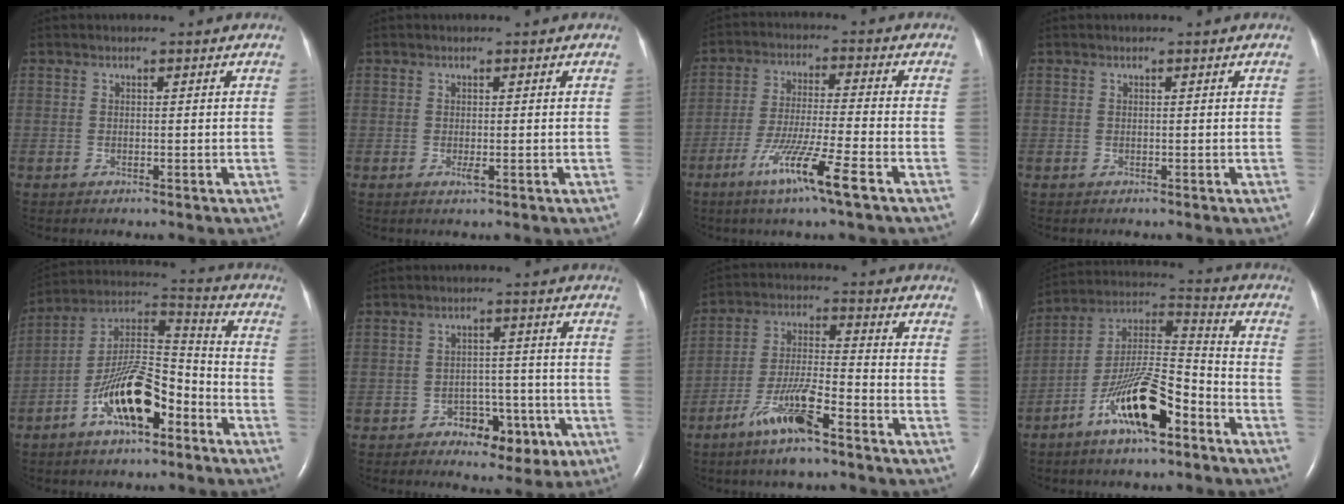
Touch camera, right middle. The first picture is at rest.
{"total": 0.9, "force": [-0.3, 0.1, 0.9], "torque": [-0.018, -0.003, -0.004]}
{"total": 10.2, "force": [-5.5, -0.7, 8.5], "torque": [-0.162, -0.026, -0.105]}
{"total": 0.0}
{"total": 13.7, "force": [-7.1, 4.2, 11.0], "torque": [-0.207, 0.018, -0.124]}
{"total": 7.1, "force": [-3.5, 4.4, 4.3], "torque": [-0.052, 0.021, -0.043]}
{"total": 10.6, "force": [-6.8, 1.4, 8.0], "torque": [-0.163, -0.013, -0.127]}
{"total": 14.4, "force": [-8.1, 3.2, 11.5], "torque": [-0.219, 0.007, -0.144]}